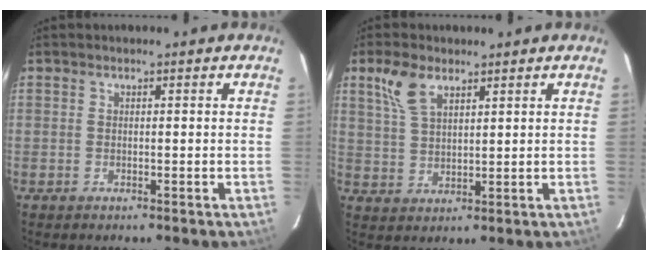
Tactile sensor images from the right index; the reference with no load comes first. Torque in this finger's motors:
{"motor_torque": [0.31, 0.19, 0.30, 0.09]}